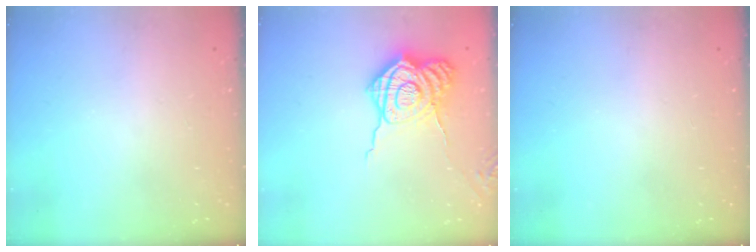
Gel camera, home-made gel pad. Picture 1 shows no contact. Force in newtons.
{"total": 14.3, "press": 14.3, "slide": 1.1}
{"total": 0.0}